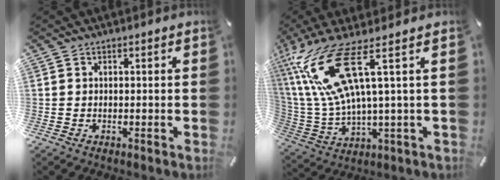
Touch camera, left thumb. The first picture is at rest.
{"total": 19.3, "force": [7.2, 5.4, 17.0], "torque": [-0.384, -0.028, 0.111]}